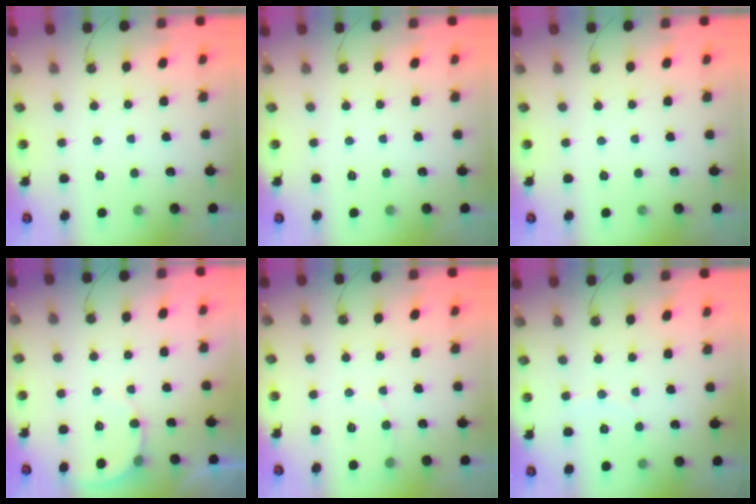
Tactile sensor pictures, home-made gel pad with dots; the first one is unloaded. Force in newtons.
{"total": 0.0}
{"total": 0.0}
{"total": 4.3, "press": 4.3, "slide": 0.3}
{"total": 3.7, "press": 3.7, "slide": 0.3}
{"total": 2.6, "press": 2.6, "slide": 0.2}